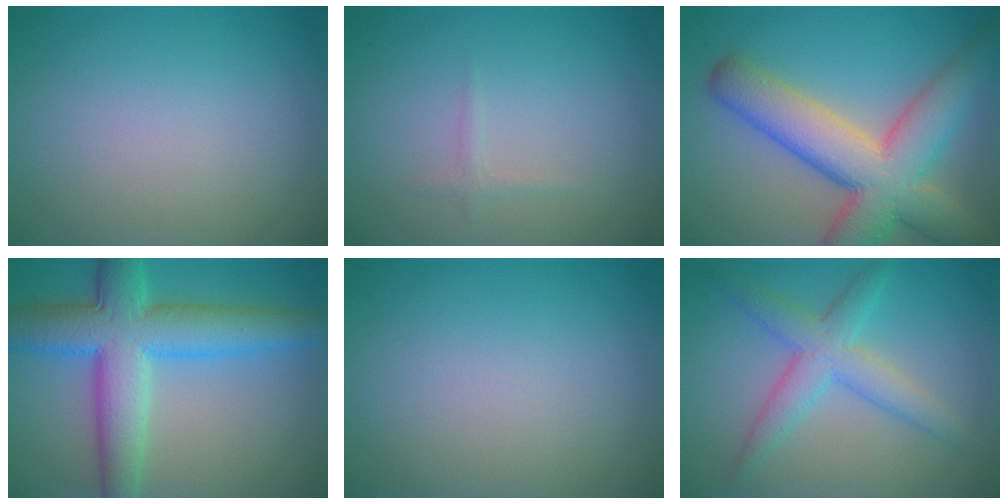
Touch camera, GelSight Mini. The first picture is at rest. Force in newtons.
{"total": 0.7, "press": 0.7, "slide": 0.1}
{"total": 10.5, "press": 10.5, "slide": 0.8}
{"total": 9.1, "press": 9.1, "slide": 0.4}
{"total": 0.0}
{"total": 4.2, "press": 4.2, "slide": 0.1}